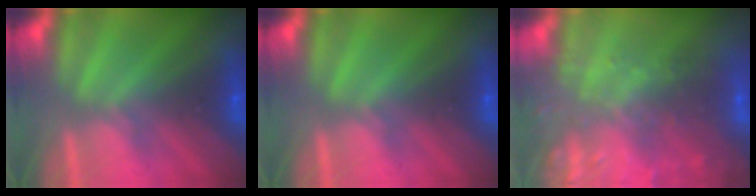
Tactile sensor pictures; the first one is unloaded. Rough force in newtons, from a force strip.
{"total": 0.0}
{"total": 5.9}